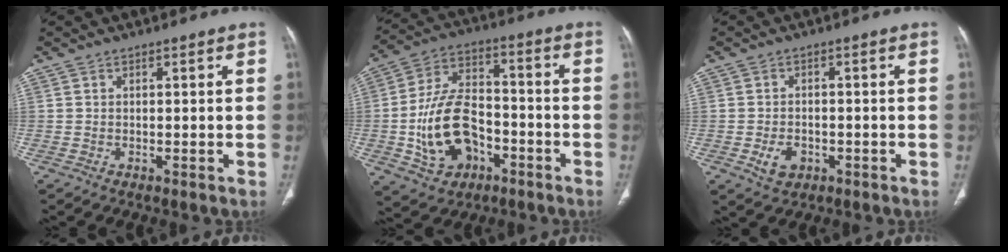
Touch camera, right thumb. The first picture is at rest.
{"total": 16.0, "force": [-4.8, 10.8, 10.9], "torque": [-0.184, 0.037, -0.079]}
{"total": 4.2, "force": [-1.5, 3.0, 2.5], "torque": [-0.036, 0.005, -0.020]}